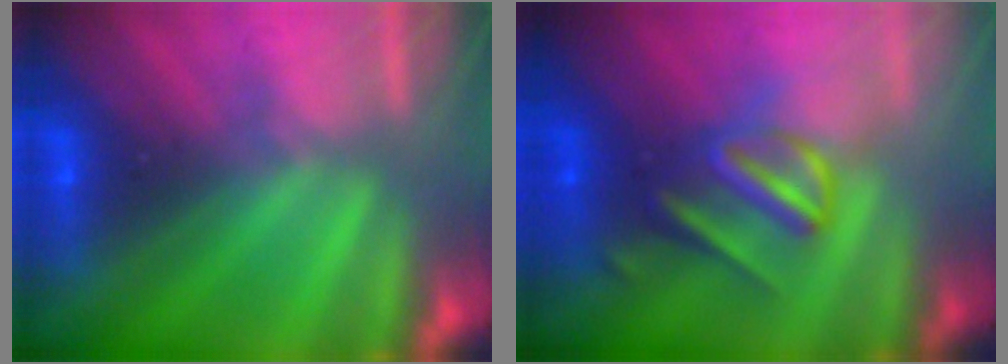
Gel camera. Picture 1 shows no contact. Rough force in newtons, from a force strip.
{"total": 3.0}